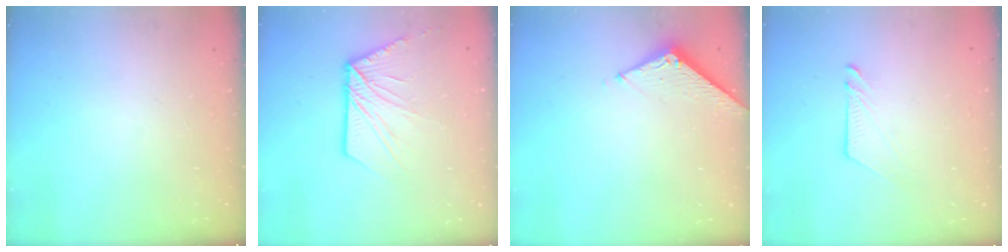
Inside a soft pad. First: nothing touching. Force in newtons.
{"total": 11.2, "press": 11.1, "slide": 1.5}
{"total": 6.0, "press": 5.9, "slide": 0.4}
{"total": 4.8, "press": 4.7, "slide": 0.6}